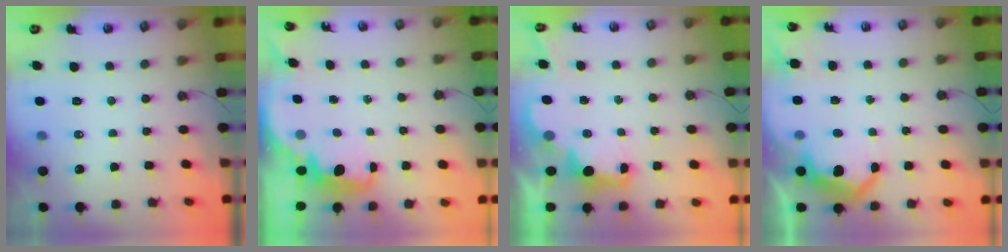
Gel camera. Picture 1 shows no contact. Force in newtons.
{"total": 2.6, "press": 2.6, "slide": 0.6}
{"total": 3.0, "press": 2.9, "slide": 0.6}
{"total": 11.1, "press": 11.1, "slide": 0.7}